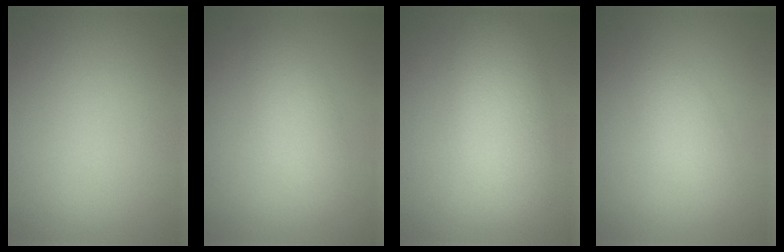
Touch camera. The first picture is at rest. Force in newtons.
{"total": 2.8, "press": 2.8, "slide": 0.0}
{"total": 5.6, "press": 5.6, "slide": 0.4}
{"total": 2.7, "press": 2.7, "slide": 0.2}